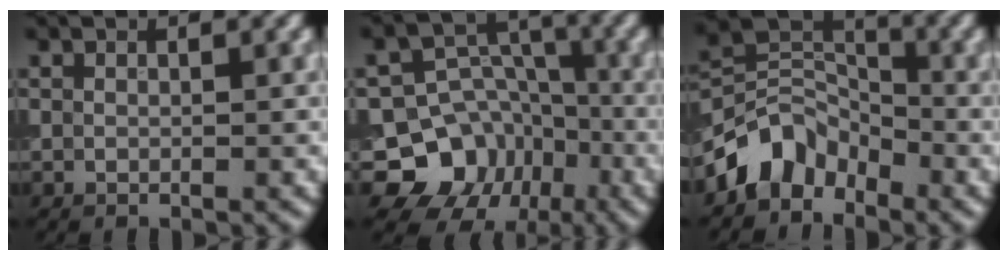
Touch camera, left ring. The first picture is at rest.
{"total": 10.5, "force": [-5.1, 8.7, 2.6], "torque": [-0.041, 0.006, -0.109]}
{"total": 4.6, "force": [-3.2, 3.0, 1.5], "torque": [-0.016, 0.011, -0.067]}